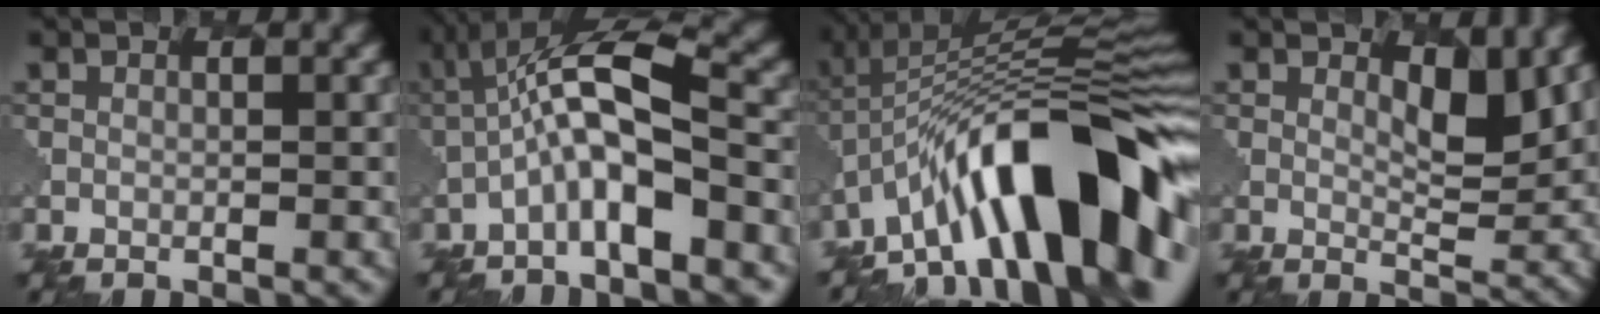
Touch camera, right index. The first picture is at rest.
{"total": 6.8, "force": [-2.1, 1.4, 6.4], "torque": [-0.116, 0.022, -0.045]}
{"total": 13.1, "force": [-6.1, 4.2, 10.8], "torque": [-0.151, 0.027, -0.098]}
{"total": 3.7, "force": [1.8, 1.4, 2.9], "torque": [-0.050, -0.013, 0.036]}